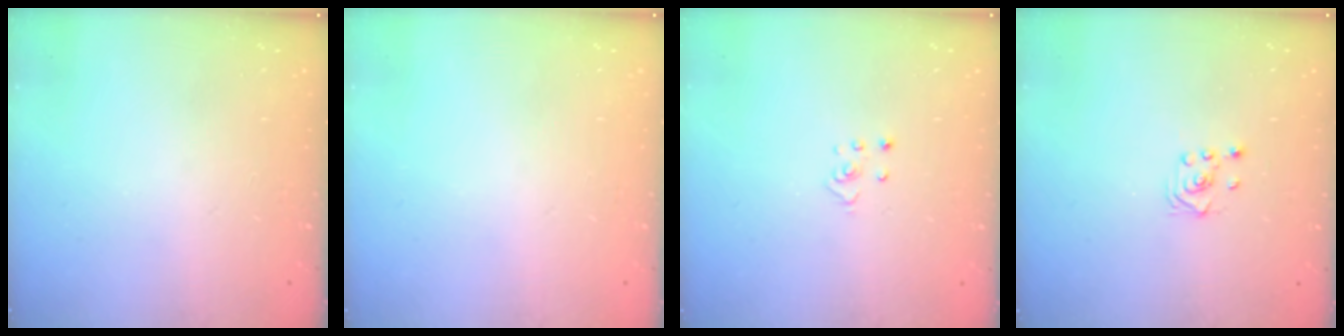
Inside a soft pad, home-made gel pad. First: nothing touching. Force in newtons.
{"total": 0.0}
{"total": 2.3, "press": 2.3, "slide": 0.2}
{"total": 1.6, "press": 1.4, "slide": 0.9}